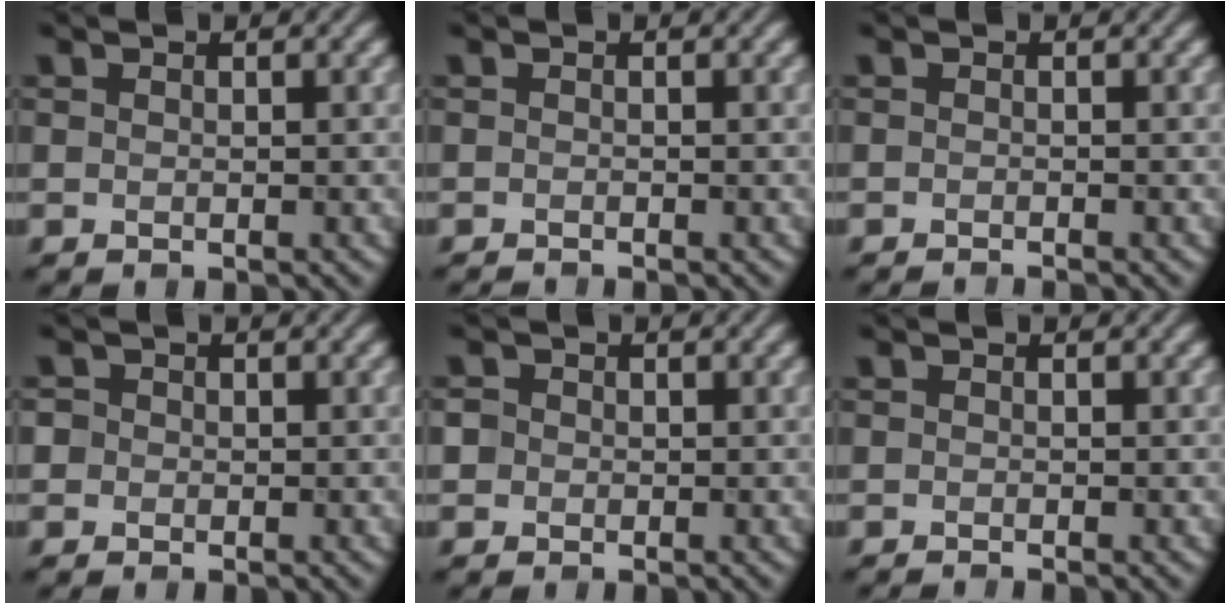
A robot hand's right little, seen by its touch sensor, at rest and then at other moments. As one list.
[{"total": 0.8, "force": [-0.7, 0.0, 0.2], "torque": [-0.001, -0.004, -0.015]}, {"total": 1.0, "force": [-0.8, 0.2, 0.5], "torque": [0.001, -0.004, -0.017]}, {"total": 1.1, "force": [0.1, 1.1, 0.3], "torque": [-0.001, 0.004, -0.008]}, {"total": 1.2, "force": [0.1, 1.2, 0.3], "torque": [-0.002, 0.005, -0.008]}, {"total": 0.7, "force": [-0.5, 0.1, 0.5], "torque": [-0.003, -0.006, -0.012]}]